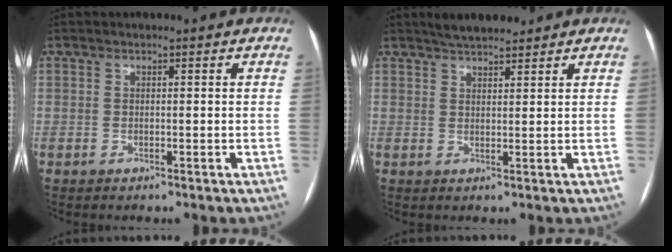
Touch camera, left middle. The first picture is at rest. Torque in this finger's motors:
{"motor_torque": [0.17, -0.19, -0.02, 0.00]}